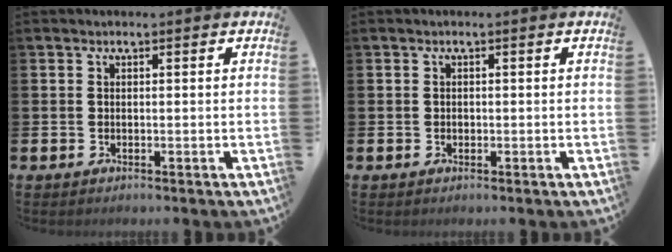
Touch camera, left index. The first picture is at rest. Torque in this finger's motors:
{"motor_torque": [0.03, 0.00, -0.02, 0.00]}